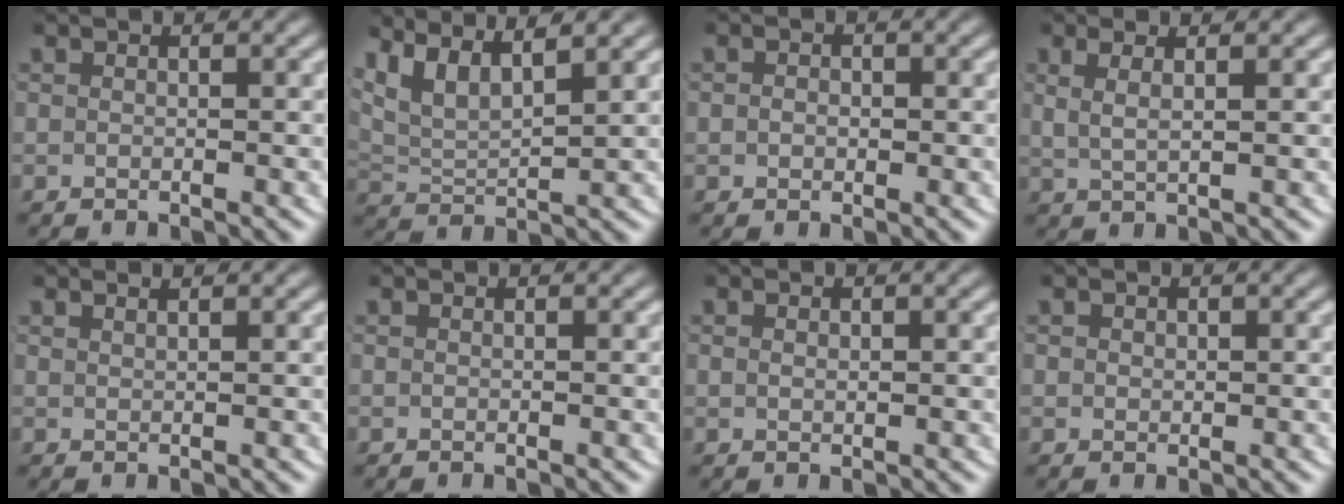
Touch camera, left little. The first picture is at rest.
{"total": 6.7, "force": [2.4, 5.0, 3.7], "torque": [-0.102, -0.008, 0.036]}
{"total": 1.0, "force": [-0.1, 0.8, 0.6], "torque": [-0.016, -0.010, 0.001]}
{"total": 2.4, "force": [1.1, 0.8, 2.0], "torque": [-0.040, -0.002, 0.025]}
{"total": 0.9, "force": [0.7, -0.5, 0.2], "torque": [-0.001, -0.004, 0.017]}
{"total": 0.0}
{"total": 0.5, "force": [0.1, 0.2, 0.5], "torque": [-0.009, -0.009, 0.009]}
{"total": 0.7, "force": [0.2, 0.6, 0.3], "torque": [-0.007, -0.005, 0.007]}